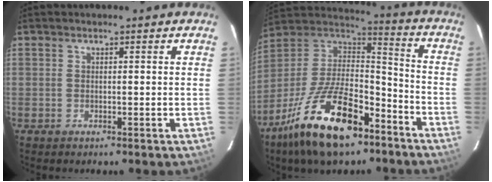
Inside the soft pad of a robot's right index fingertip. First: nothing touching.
{"total": 23.0, "force": [-13.6, 10.0, 15.6], "torque": [-0.307, -0.010, -0.232]}